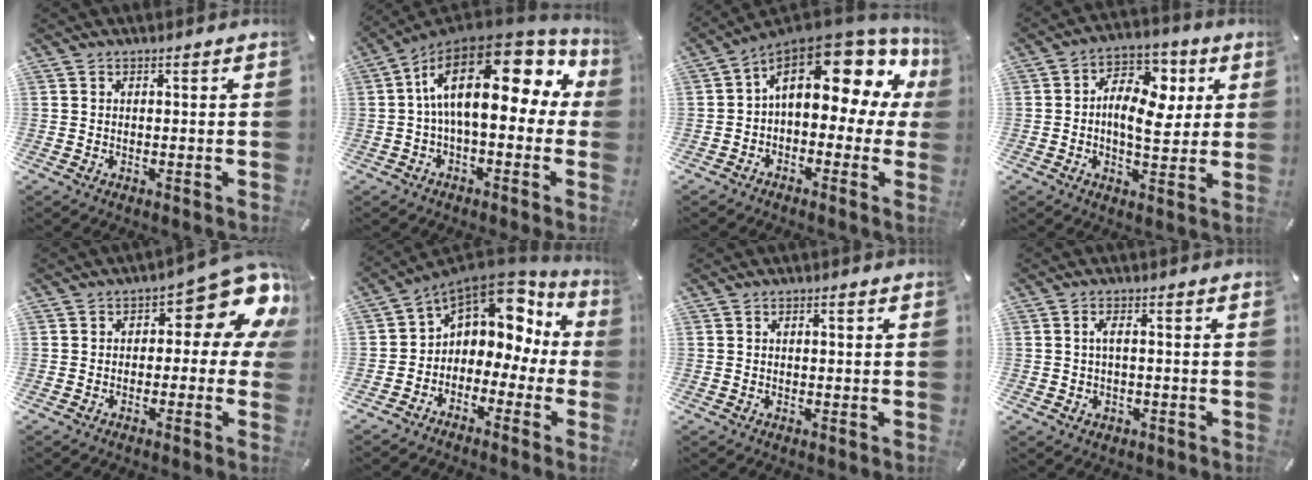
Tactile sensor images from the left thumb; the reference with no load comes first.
{"total": 20.7, "force": [4.5, 9.3, 18.0], "torque": [-0.312, -0.031, 0.080]}
{"total": 17.7, "force": [7.4, 9.1, 13.2], "torque": [-0.193, -0.056, 0.120]}
{"total": 12.3, "force": [2.3, 8.2, 8.9], "torque": [-0.134, -0.012, 0.041]}
{"total": 12.4, "force": [5.6, 5.3, 9.7], "torque": [-0.124, -0.049, 0.093]}
{"total": 8.7, "force": [3.5, 6.7, 4.2], "torque": [-0.069, -0.036, 0.063]}
{"total": 1.0, "force": [0.0, 0.3, 1.0], "torque": [-0.018, 0.001, -0.002]}
{"total": 3.0, "force": [0.0, 1.7, 2.4], "torque": [-0.049, 0.007, -0.003]}